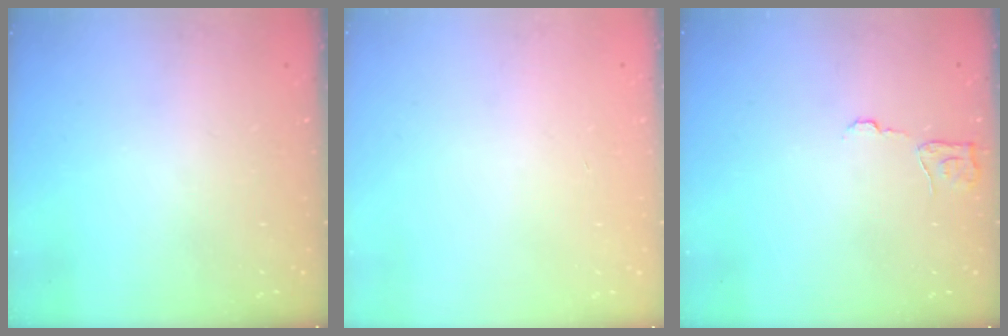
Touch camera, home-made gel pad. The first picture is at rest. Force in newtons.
{"total": 0.0}
{"total": 5.2, "press": 5.2, "slide": 0.4}